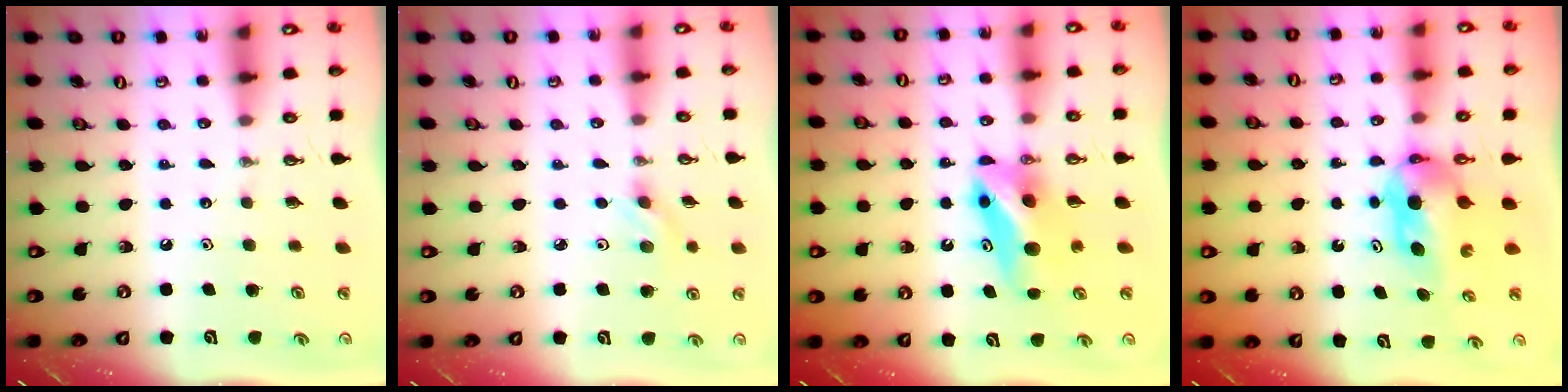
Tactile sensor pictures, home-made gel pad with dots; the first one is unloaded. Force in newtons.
{"total": 4.3, "press": 3.9, "slide": 1.9}
{"total": 8.2, "press": 7.4, "slide": 3.4}
{"total": 5.6, "press": 5.0, "slide": 2.4}